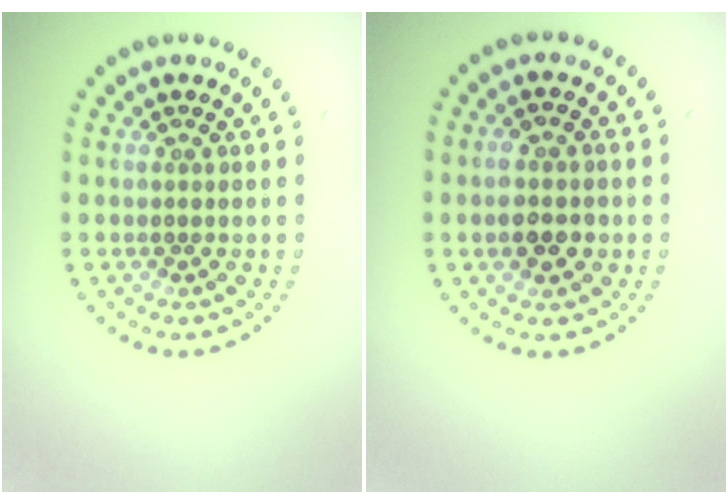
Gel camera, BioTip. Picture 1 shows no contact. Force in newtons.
{"total": 2.8, "press": 2.8, "slide": 0.3}